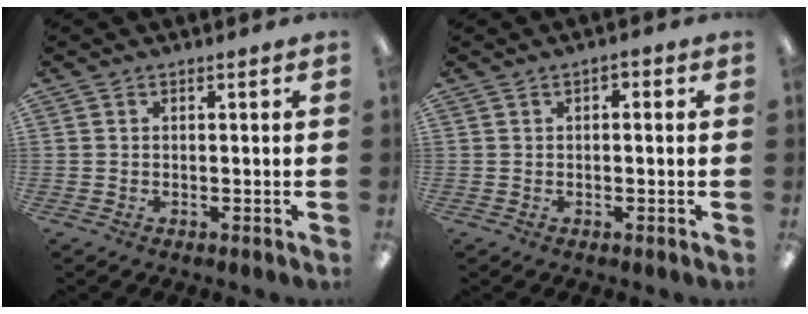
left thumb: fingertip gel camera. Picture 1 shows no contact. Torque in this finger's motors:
{"motor_torque": [-0.16, -0.03, -0.07, 0.50, -0.02]}